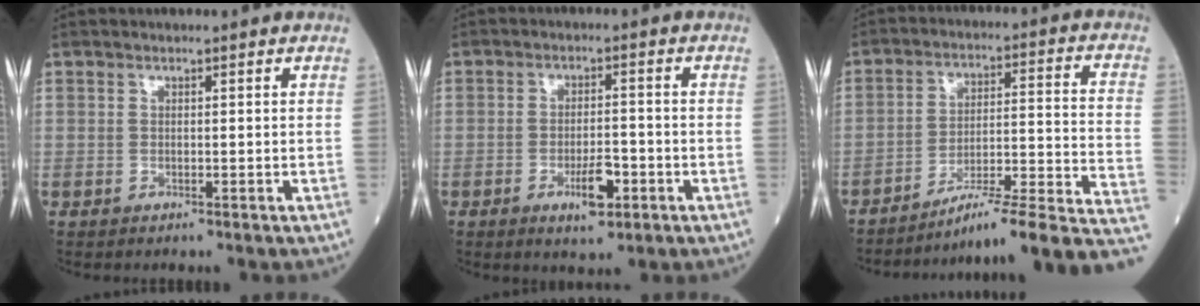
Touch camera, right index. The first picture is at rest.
{"total": 5.1, "force": [-2.2, 1.6, 4.3], "torque": [-0.073, -0.001, -0.032]}
{"total": 18.1, "force": [-14.5, -0.3, 10.8], "torque": [-0.100, 0.031, -0.213]}